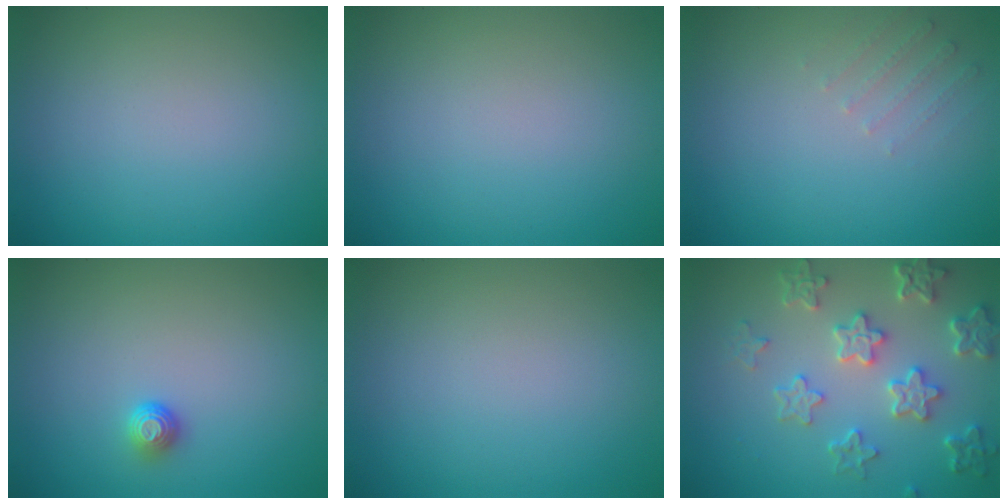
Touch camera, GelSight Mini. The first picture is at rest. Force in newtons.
{"total": 0.0}
{"total": 1.3, "press": 1.3, "slide": 0.4}
{"total": 1.3, "press": 1.1, "slide": 0.7}
{"total": 0.0}
{"total": 5.4, "press": 4.4, "slide": 3.1}